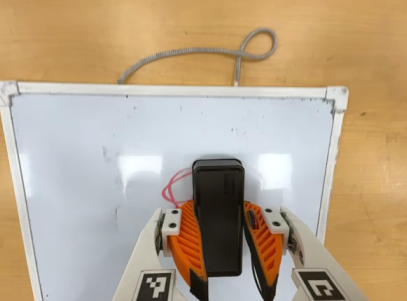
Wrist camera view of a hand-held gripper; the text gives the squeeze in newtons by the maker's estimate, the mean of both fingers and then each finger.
{"total": 16.2, "left": 15.6, "right": 16.8}